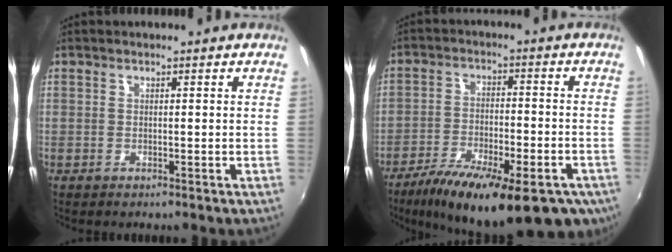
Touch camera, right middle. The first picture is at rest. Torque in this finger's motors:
{"motor_torque": [1.11, -1.03, 0.32, 0.19]}